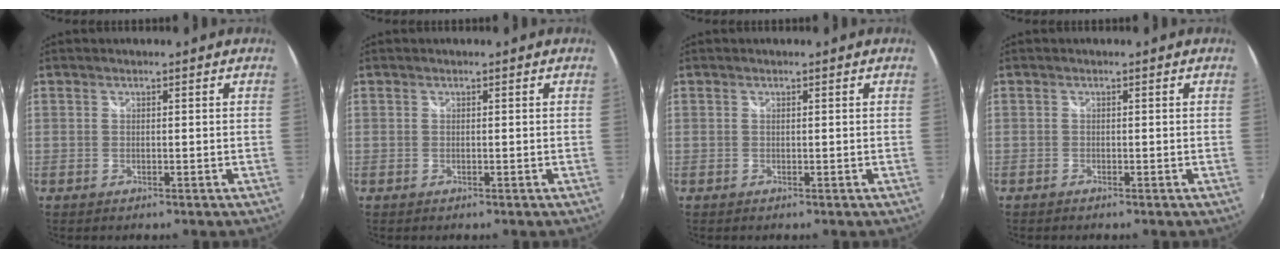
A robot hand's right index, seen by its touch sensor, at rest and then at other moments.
{"total": 0.0}
{"total": 0.0}
{"total": 0.5, "force": [-0.5, 0.2, 0.1], "torque": [-0.004, -0.003, -0.012]}